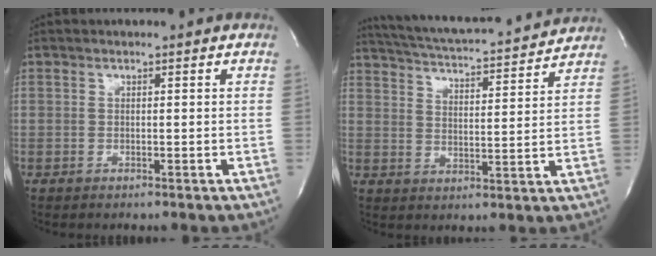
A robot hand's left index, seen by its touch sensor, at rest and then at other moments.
{"total": 16.5, "force": [15.4, 1.4, 5.7], "torque": [-0.100, 0.003, 0.223]}